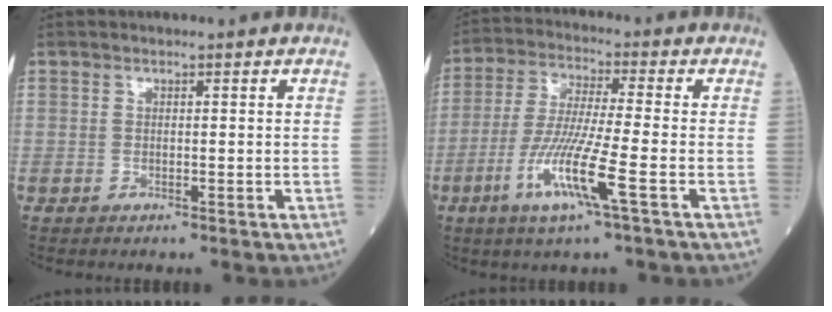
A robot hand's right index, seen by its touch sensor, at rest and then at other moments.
{"total": 10.6, "force": [-4.2, -0.4, 9.7], "torque": [-0.197, -0.019, -0.085]}